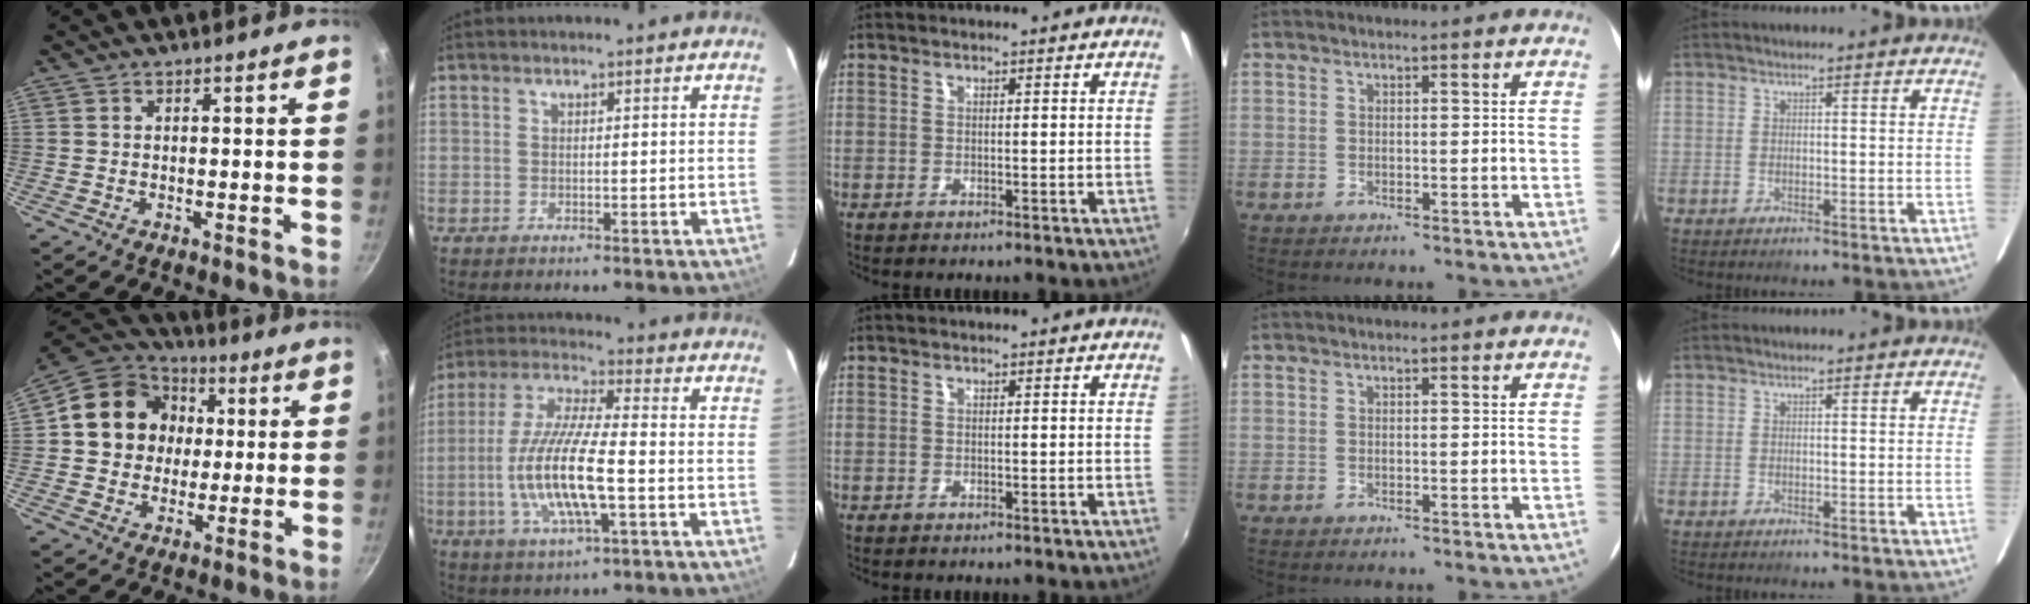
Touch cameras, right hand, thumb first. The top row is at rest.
{"thumb": {"total": 15.7, "force": [2.1, 13.7, 7.4], "torque": [-0.095, 0.023, 0.025]}, "index": {"total": 15.0, "force": [-3.5, 3.3, 14.2], "torque": [-0.289, -0.008, -0.067]}}